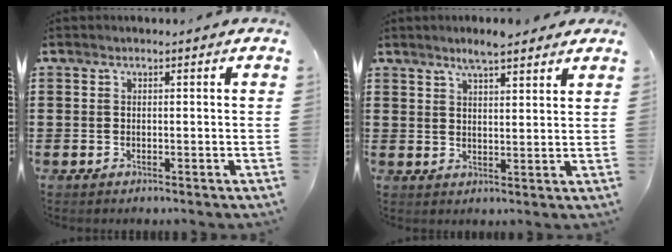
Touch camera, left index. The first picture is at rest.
{"total": 4.7, "force": [3.9, 0.5, 2.5], "torque": [-0.058, -0.001, 0.070]}